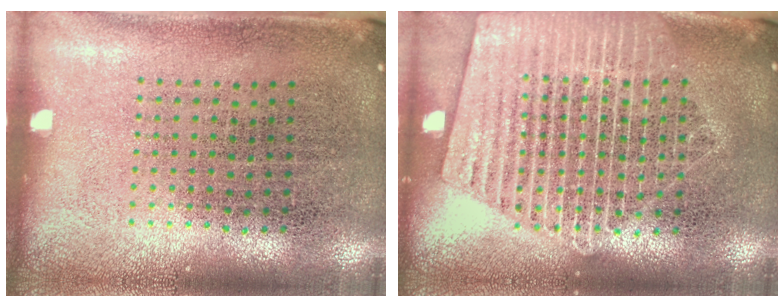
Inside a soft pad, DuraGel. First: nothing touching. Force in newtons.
{"total": 2.1, "press": 2.1, "slide": 0.2}